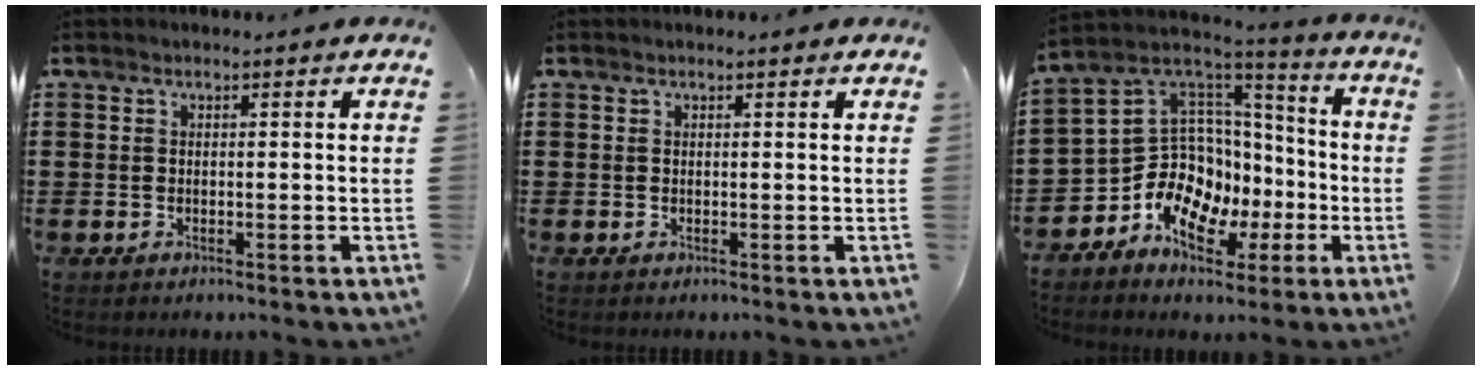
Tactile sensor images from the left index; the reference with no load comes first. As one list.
[{"total": 0.0}, {"total": 12.7, "force": [-5.1, 10.5, 5.1], "torque": [-0.113, -0.005, -0.089]}]